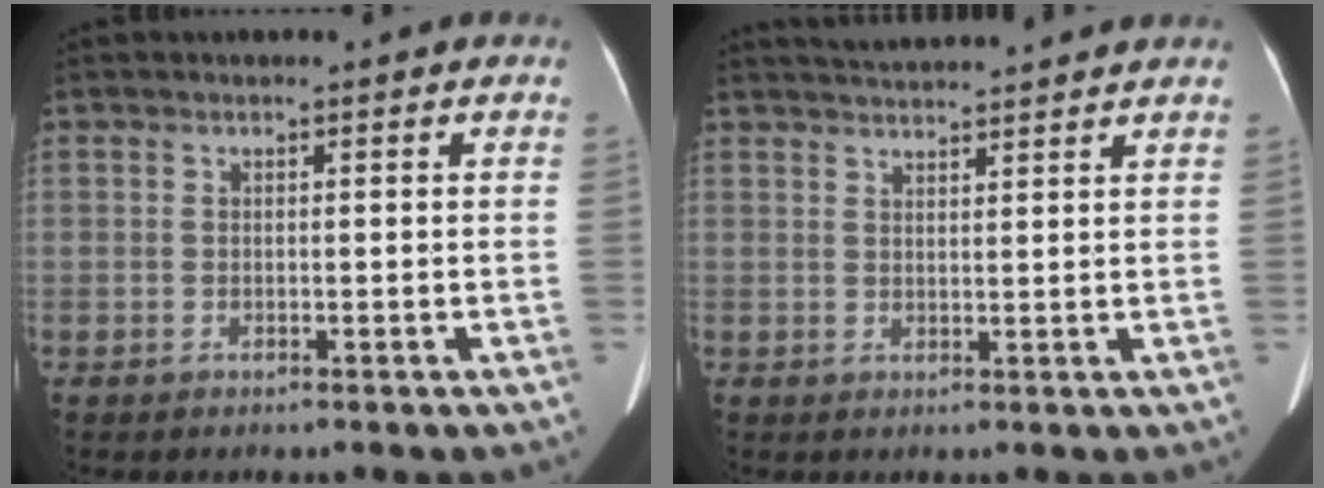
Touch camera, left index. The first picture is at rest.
{"total": 7.2, "force": [6.9, -0.3, 2.1], "torque": [-0.037, 0.023, 0.096]}